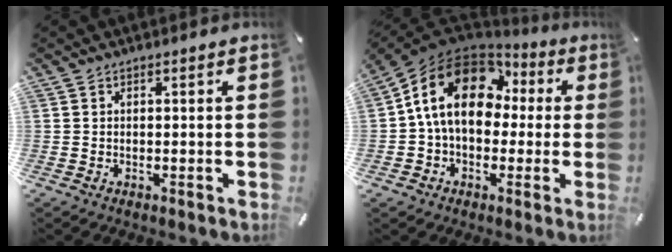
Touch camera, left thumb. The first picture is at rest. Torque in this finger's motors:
{"motor_torque": [1.75, 3.24, 1.72, -1.05, 0.40]}